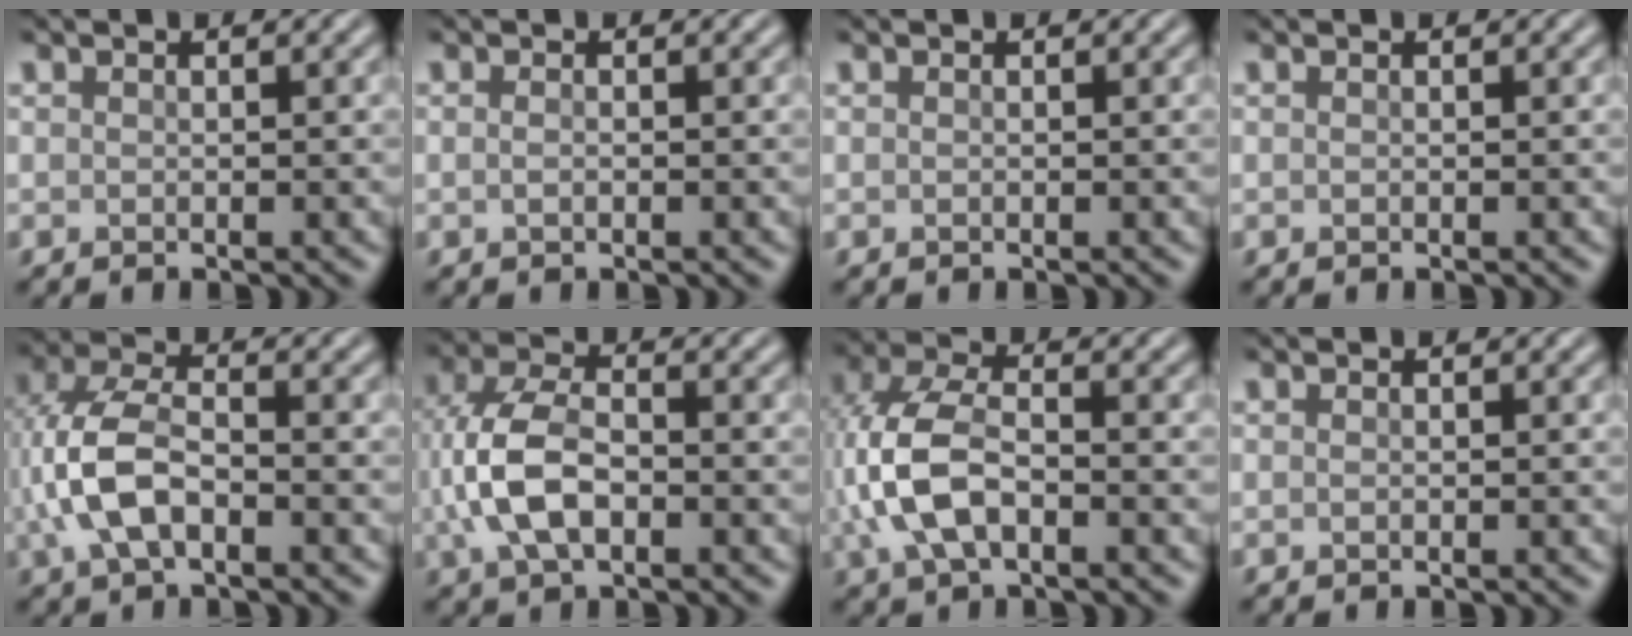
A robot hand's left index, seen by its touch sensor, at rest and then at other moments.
{"total": 0.6, "force": [-0.1, 0.3, 0.5], "torque": [-0.012, -0.003, -0.002]}
{"total": 0.0}
{"total": 0.0}
{"total": 6.3, "force": [-1.2, 3.5, 5.1], "torque": [-0.123, 0.008, -0.030]}
{"total": 6.4, "force": [-0.9, 3.7, 5.1], "torque": [-0.121, 0.002, -0.022]}
{"total": 7.0, "force": [-0.9, 3.9, 5.7], "torque": [-0.137, 0.010, -0.026]}
{"total": 0.0}